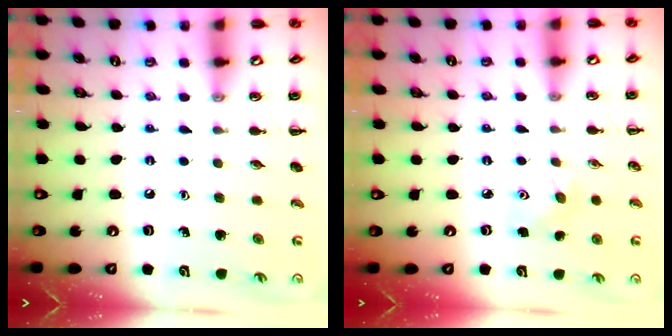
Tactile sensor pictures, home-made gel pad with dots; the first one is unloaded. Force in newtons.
{"total": 5.8, "press": 5.6, "slide": 1.5}